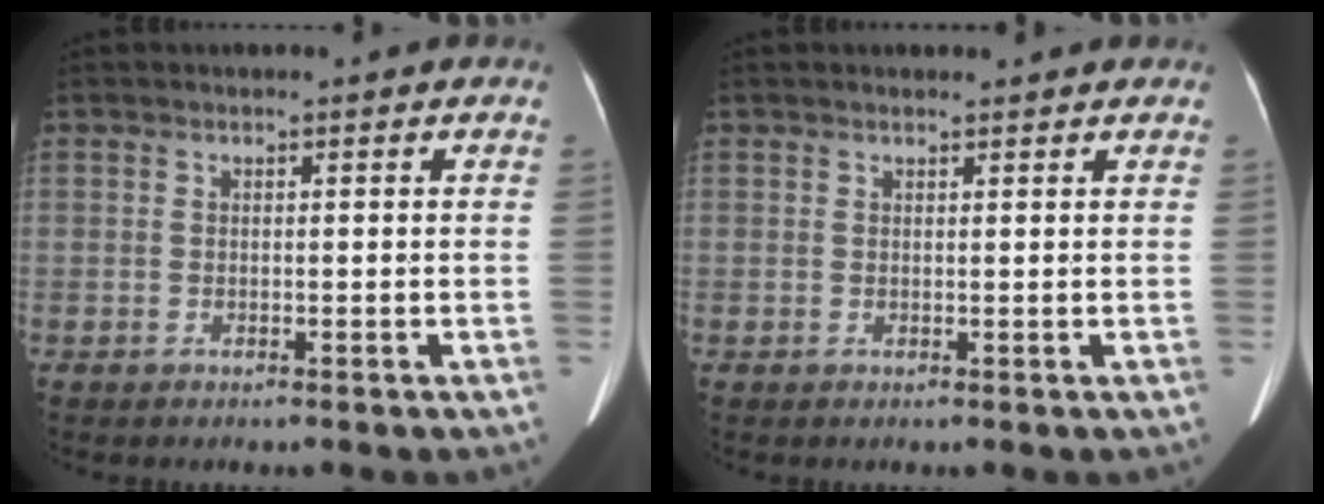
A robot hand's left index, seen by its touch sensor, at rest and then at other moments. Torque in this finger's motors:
{"motor_torque": [-0.49, 0.33, -0.45, -0.14]}